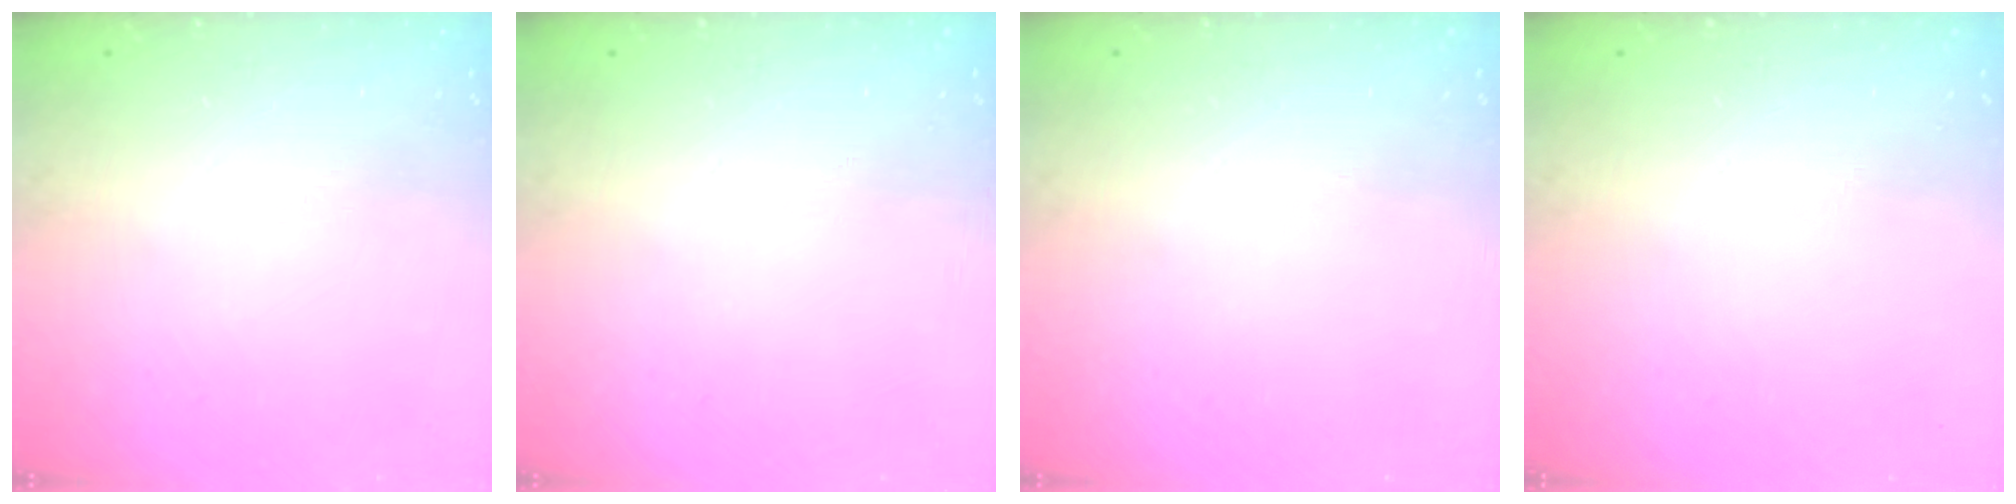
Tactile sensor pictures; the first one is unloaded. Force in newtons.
{"total": 0.0}
{"total": 0.0}
{"total": 0.0}